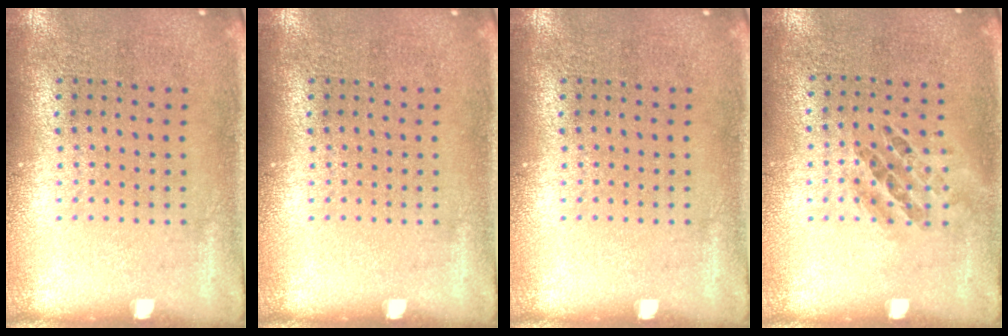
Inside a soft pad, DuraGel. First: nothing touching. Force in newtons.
{"total": 0.0}
{"total": 0.0}
{"total": 0.9, "press": 0.6, "slide": 0.6}